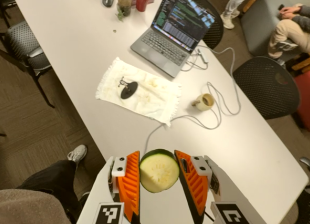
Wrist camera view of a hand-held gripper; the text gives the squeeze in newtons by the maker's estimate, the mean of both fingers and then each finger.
{"total": 8.6, "left": 8.6, "right": 8.7}